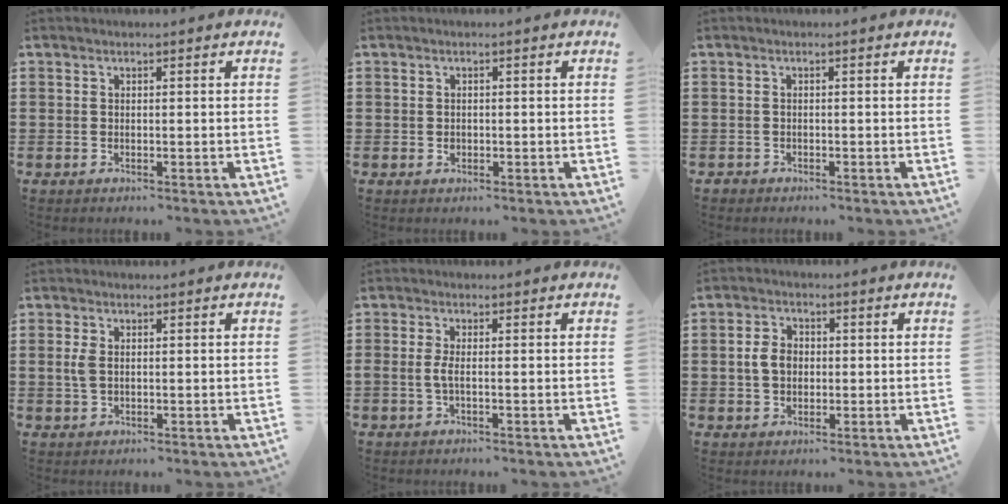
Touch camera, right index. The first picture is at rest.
{"total": 0.8, "force": [-0.2, 0.7, 0.4], "torque": [-0.010, 0.002, -0.003]}
{"total": 0.8, "force": [-0.7, 0.4, 0.0], "torque": [-0.002, 0.002, -0.017]}
{"total": 2.6, "force": [0.2, 1.5, 2.1], "torque": [-0.052, 0.004, 0.001]}
{"total": 2.1, "force": [-0.6, 0.3, 2.0], "torque": [-0.053, -0.007, -0.016]}
{"total": 3.9, "force": [0.0, 2.8, 2.8], "torque": [-0.073, 0.005, -0.006]}